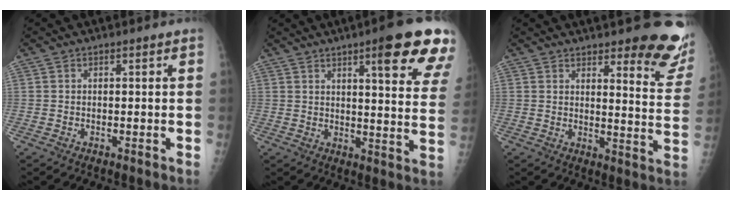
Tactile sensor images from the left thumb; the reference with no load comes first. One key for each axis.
{"total": 17.9, "fx": 10.6, "fy": 3.2, "fz": 14.0, "tx": -0.153, "ty": -0.042, "tz": 0.123}
{"total": 14.1, "fx": 10.0, "fy": 3.7, "fz": 9.3, "tx": -0.070, "ty": -0.069, "tz": 0.115}